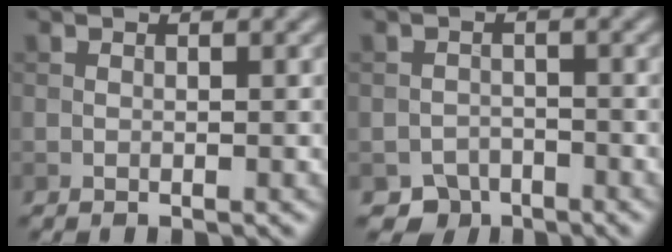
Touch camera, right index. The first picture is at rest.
{"total": 2.6, "force": [-2.1, 1.6, 0.3], "torque": [0.006, 0.001, -0.040]}